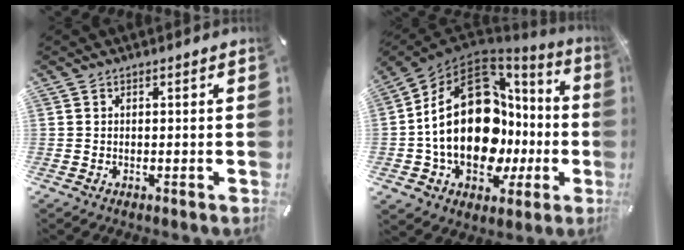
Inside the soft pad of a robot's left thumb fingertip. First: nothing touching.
{"total": 28.0, "force": [0.2, 18.5, 21.1], "torque": [-0.413, -0.009, 0.023]}